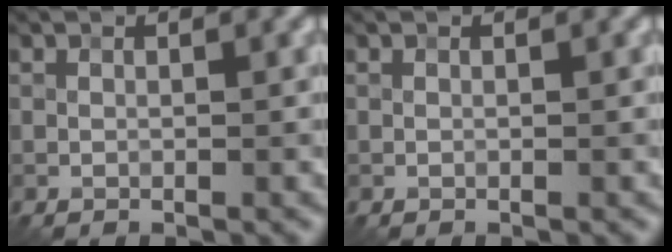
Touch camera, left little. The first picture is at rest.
{"total": 0.0}